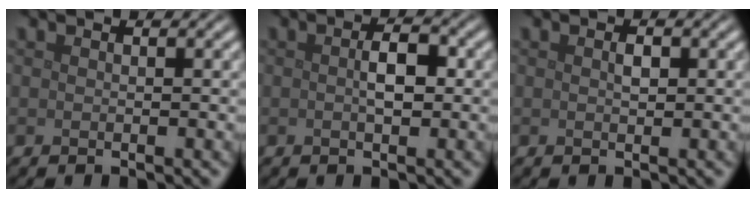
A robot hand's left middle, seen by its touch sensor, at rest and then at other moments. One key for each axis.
{"total": 2.4, "fx": 0.0, "fy": 1.0, "fz": 2.2, "tx": -0.036, "ty": 0.003, "tz": -0.001}
{"total": 0.9, "fx": 0.2, "fy": 0.5, "fz": 0.8, "tx": -0.014, "ty": 0.000, "tz": 0.003}